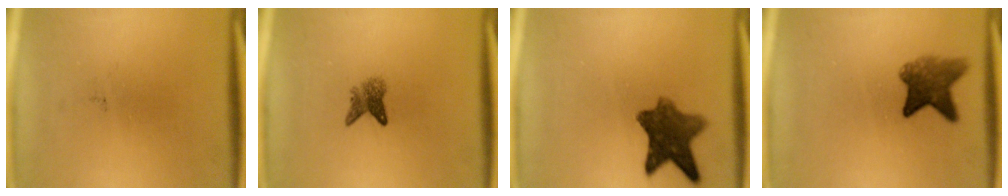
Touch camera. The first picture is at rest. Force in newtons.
{"total": 2.6}
{"total": 8.4}
{"total": 5.9}